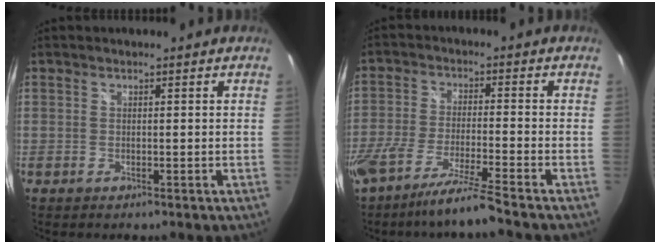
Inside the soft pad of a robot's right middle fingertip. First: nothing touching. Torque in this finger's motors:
{"motor_torque": [1.07, -1.07, 0.49, 0.16]}